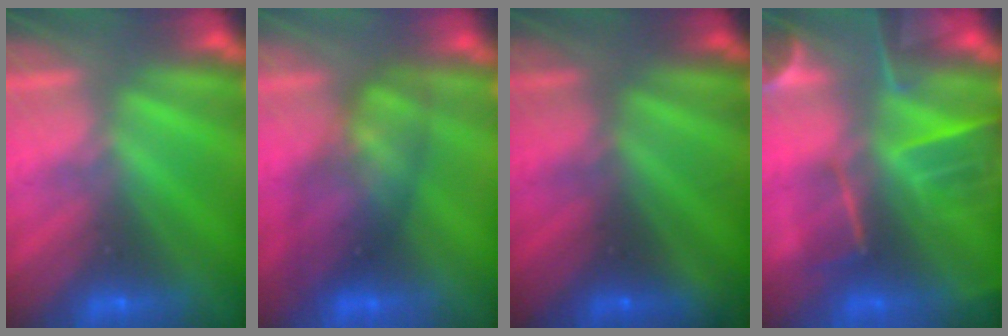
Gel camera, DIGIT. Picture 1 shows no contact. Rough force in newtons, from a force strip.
{"total": 7.2}
{"total": 1.7}
{"total": 9.8}